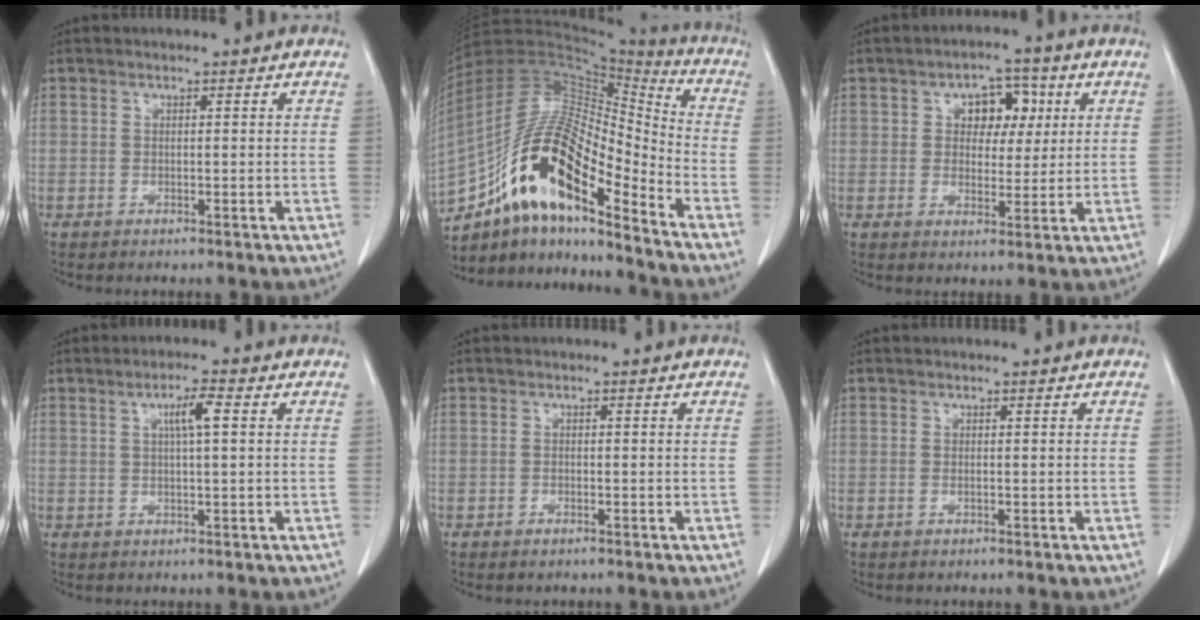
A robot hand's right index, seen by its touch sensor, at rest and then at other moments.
{"total": 18.8, "force": [-11.8, 4.8, 13.8], "torque": [-0.265, 0.022, -0.205]}
{"total": 6.4, "force": [2.0, 4.2, 4.5], "torque": [-0.057, 0.020, 0.031]}
{"total": 3.6, "force": [1.1, 0.4, 3.4], "torque": [-0.060, 0.005, 0.017]}
{"total": 0.8, "force": [-0.6, 0.3, 0.4], "torque": [-0.012, -0.001, -0.007]}
{"total": 0.0}